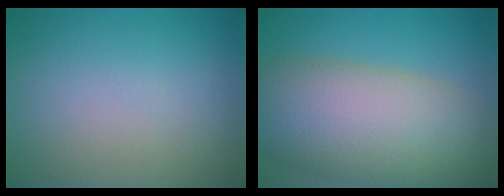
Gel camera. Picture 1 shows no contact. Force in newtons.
{"total": 12.0, "press": 12.0, "slide": 0.6}